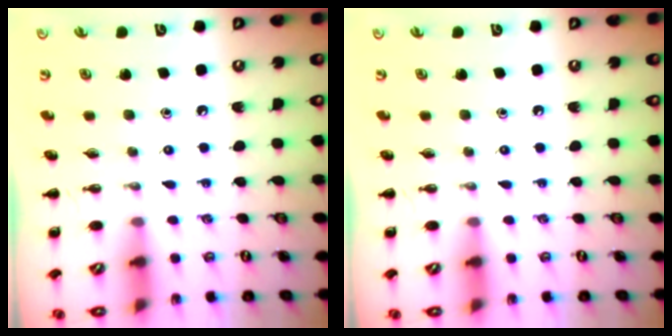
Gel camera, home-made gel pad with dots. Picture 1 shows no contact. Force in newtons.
{"total": 0.0}